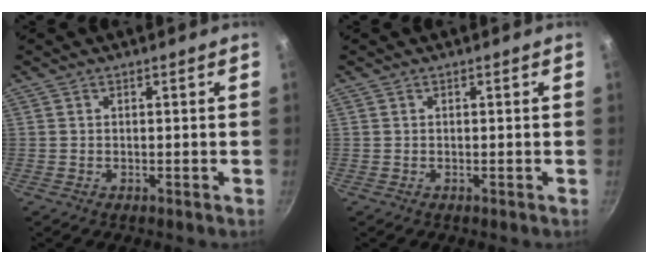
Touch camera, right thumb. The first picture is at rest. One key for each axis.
{"total": 0.0}